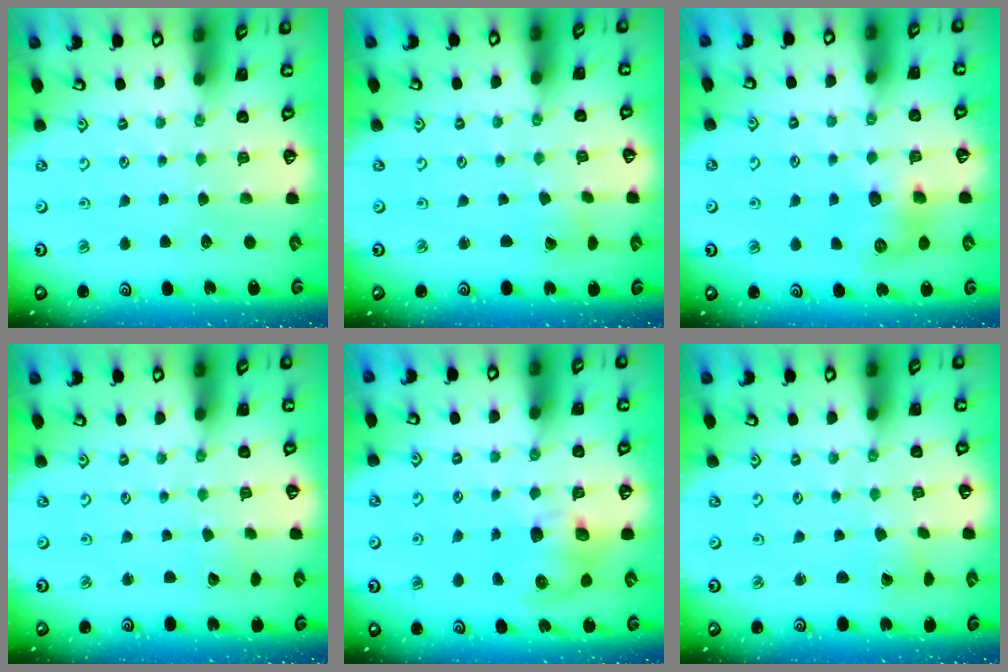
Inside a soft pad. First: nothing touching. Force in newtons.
{"total": 1.5, "press": 1.5, "slide": 0.2}
{"total": 8.5, "press": 8.5, "slide": 0.5}
{"total": 1.1, "press": 1.1, "slide": 0.1}
{"total": 9.2, "press": 9.1, "slide": 1.2}
{"total": 2.0, "press": 2.0, "slide": 0.2}